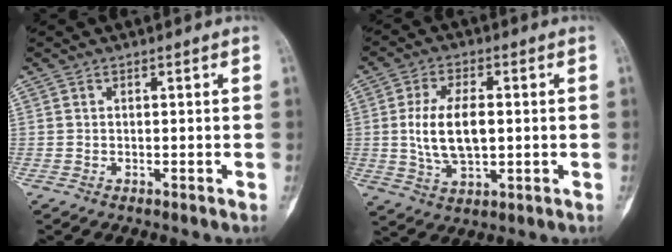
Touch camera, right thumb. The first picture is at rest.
{"total": 10.3, "force": [0.4, 5.3, 8.9], "torque": [-0.167, -0.002, 0.012]}